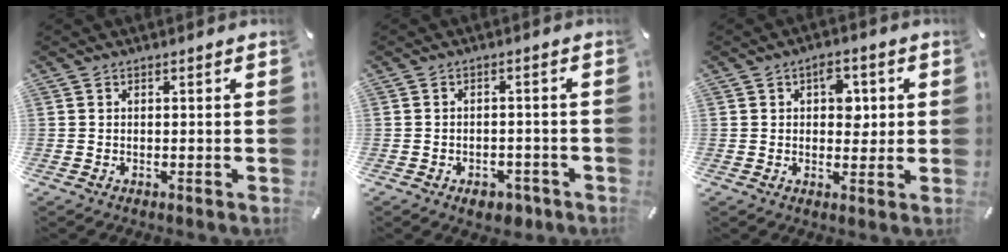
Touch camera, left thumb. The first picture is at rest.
{"total": 4.0, "force": [-2.3, 2.5, 2.1], "torque": [-0.029, 0.014, -0.039]}
{"total": 5.7, "force": [1.3, 4.0, 3.8], "torque": [-0.031, -0.007, 0.012]}